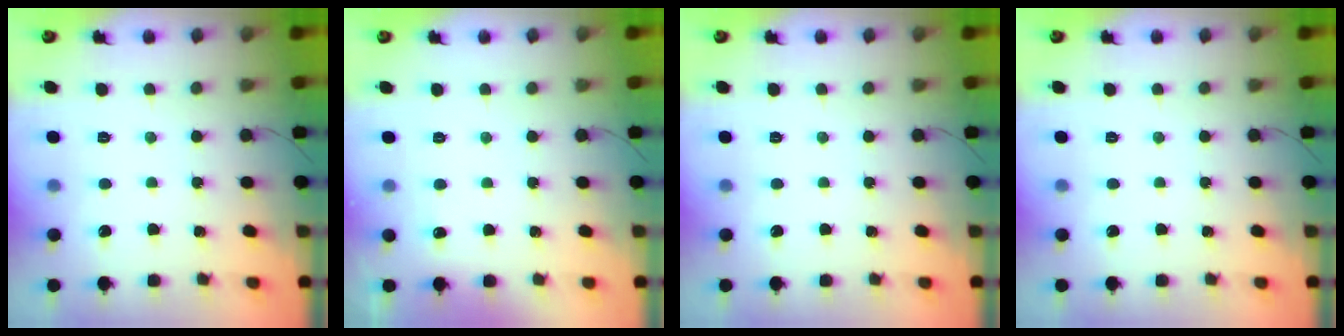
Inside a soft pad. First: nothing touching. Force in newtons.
{"total": 10.2, "press": 1.6, "slide": 10.1}
{"total": 0.0}
{"total": 0.0}